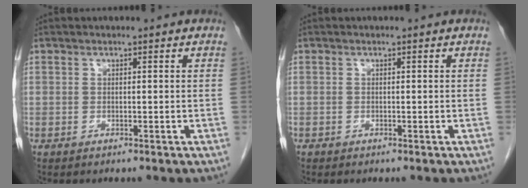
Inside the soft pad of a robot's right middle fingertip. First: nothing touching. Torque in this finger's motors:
{"motor_torque": [-0.26, 0.11, -0.02, 0.00]}